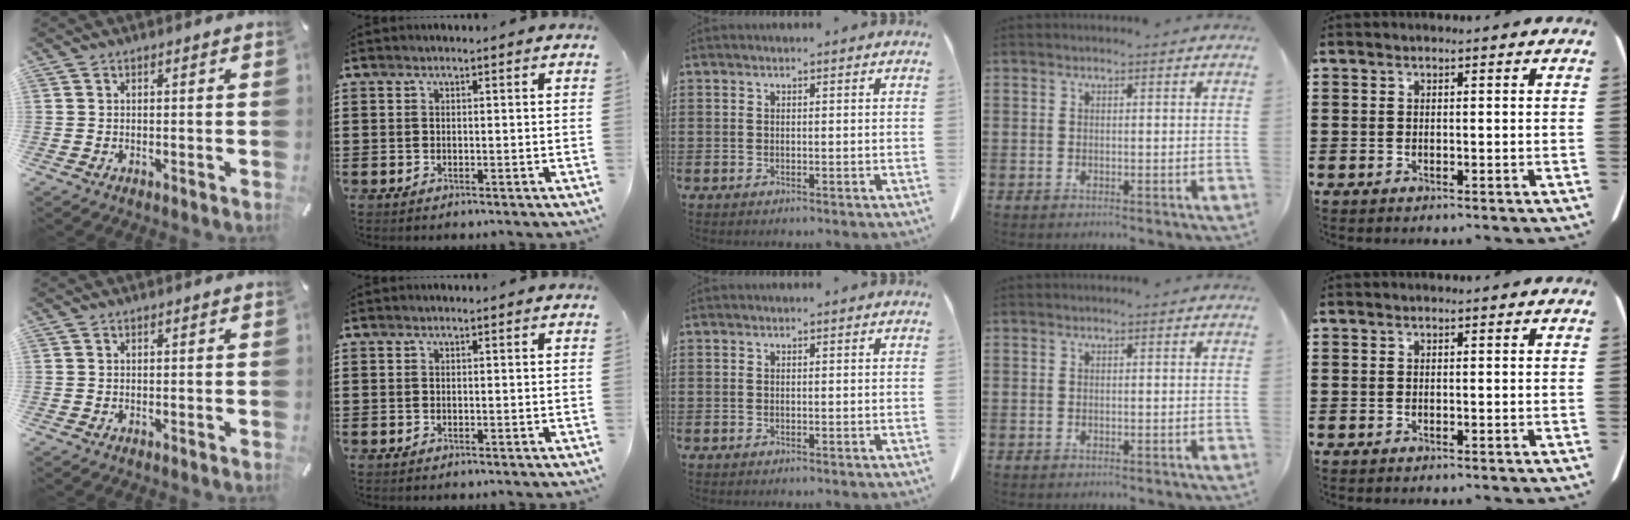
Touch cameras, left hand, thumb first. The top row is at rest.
{}